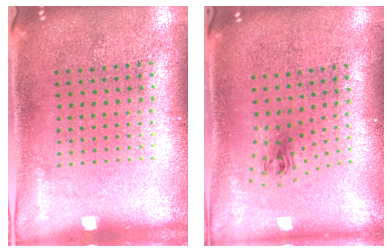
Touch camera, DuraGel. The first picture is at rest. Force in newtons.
{"total": 1.0, "press": 0.5, "slide": 0.9}